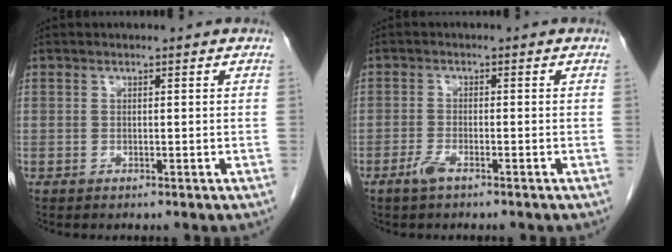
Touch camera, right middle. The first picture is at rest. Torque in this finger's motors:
{"motor_torque": [-0.34, 0.03, -0.01, 0.01]}